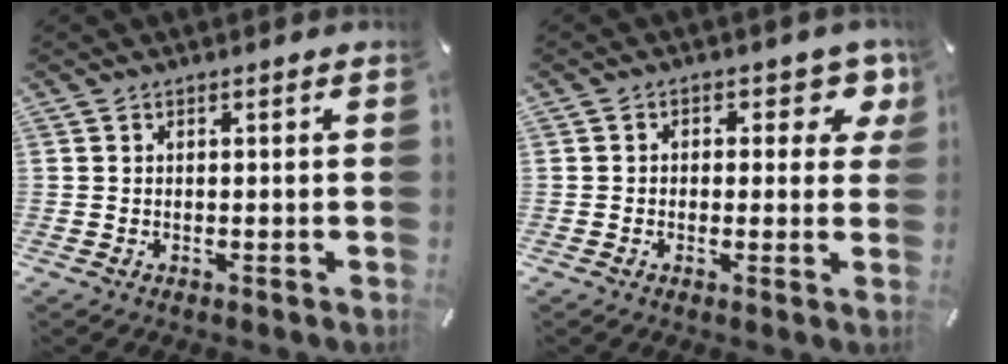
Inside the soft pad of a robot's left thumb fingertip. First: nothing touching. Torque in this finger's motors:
{"motor_torque": [0.29, -0.12, 0.11, 0.00, -0.08]}